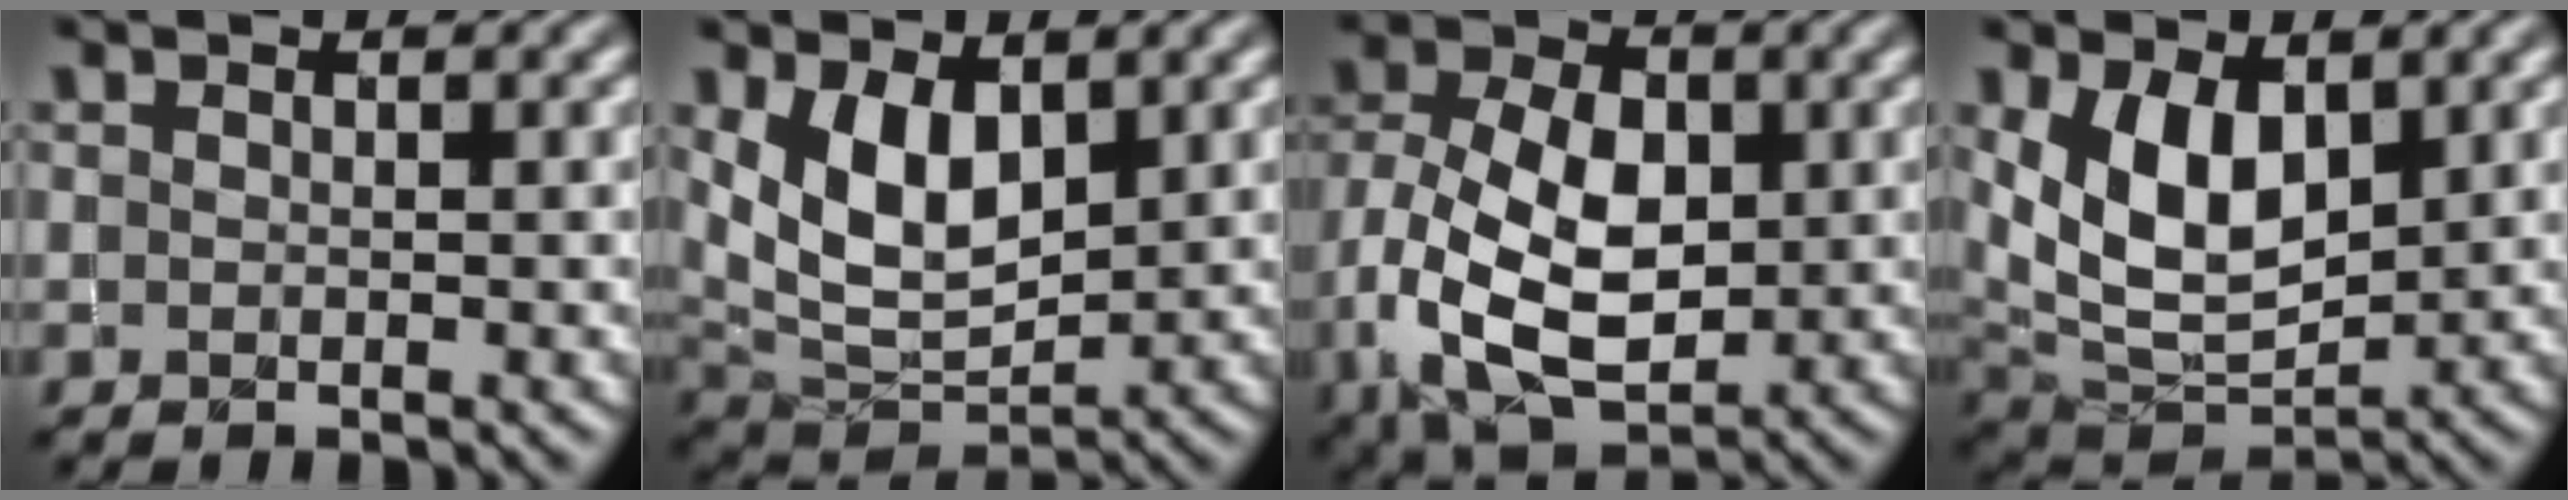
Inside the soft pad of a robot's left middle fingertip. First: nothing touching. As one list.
[{"total": 6.4, "force": [2.1, 3.6, 4.9], "torque": [-0.101, -0.011, 0.046]}, {"total": 9.9, "force": [-1.0, 6.3, 7.5], "torque": [-0.160, 0.000, -0.023]}, {"total": 7.6, "force": [2.1, 4.4, 5.8], "torque": [-0.120, -0.011, 0.041]}]